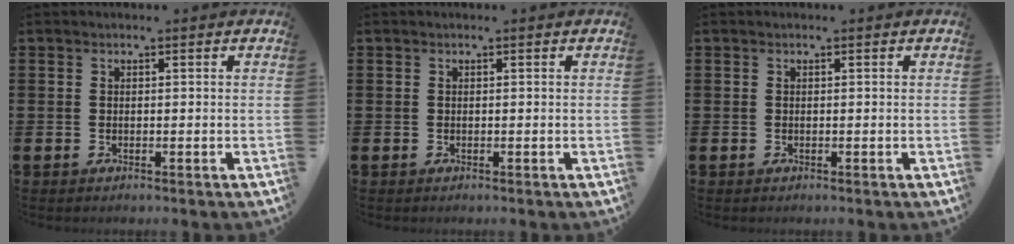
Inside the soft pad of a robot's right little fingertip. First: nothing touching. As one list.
[{"total": 0.0}, {"total": 0.0}]